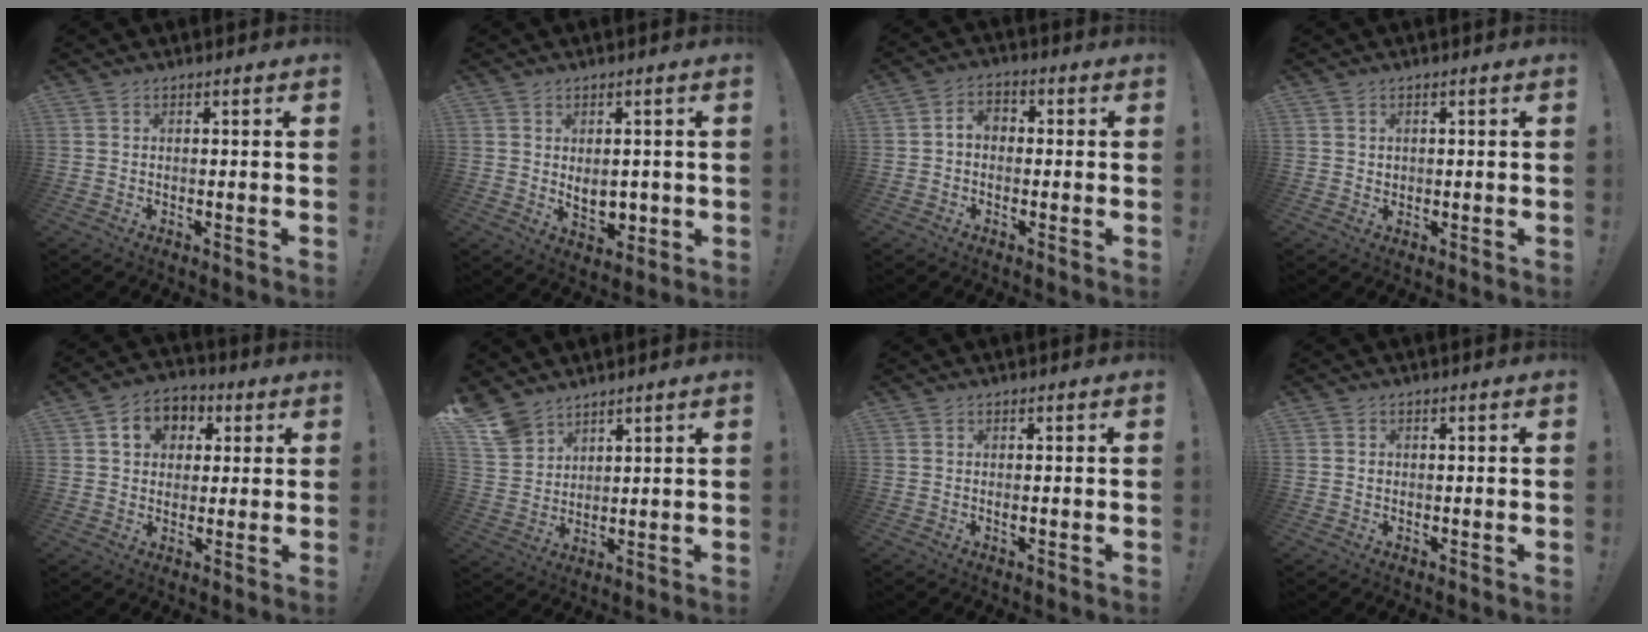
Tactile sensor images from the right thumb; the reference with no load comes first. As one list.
[{"total": 6.1, "force": [0.6, 4.3, 4.4], "torque": [-0.050, -0.001, 0.014]}, {"total": 4.3, "force": [-0.9, 3.0, 2.9], "torque": [-0.060, 0.011, -0.018]}, {"total": 1.2, "force": [0.6, 1.0, 0.3], "torque": [0.003, -0.003, 0.009]}, {"total": 8.8, "force": [2.5, 7.5, 3.9], "torque": [-0.053, 0.000, 0.049]}, {"total": 8.0, "force": [6.4, 4.4, 2.0], "torque": [-0.049, -0.047, 0.129]}, {"total": 0.6, "force": [-0.1, 0.1, 0.6], "torque": [-0.003, -0.004, -0.003]}, {"total": 0.8, "force": [-0.1, 0.8, 0.0], "torque": [0.006, 0.000, -0.004]}]